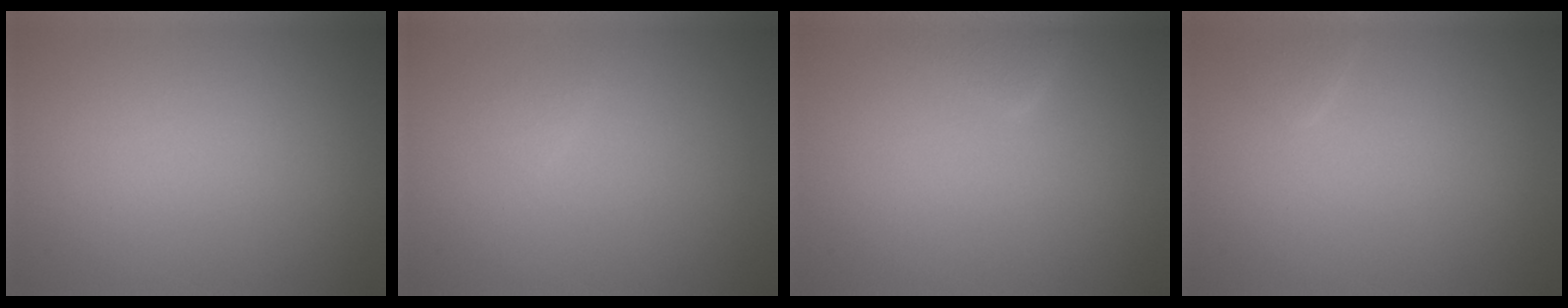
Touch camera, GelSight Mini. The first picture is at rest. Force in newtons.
{"total": 0.6, "press": 0.6, "slide": 0.0}
{"total": 1.5, "press": 1.5, "slide": 0.1}
{"total": 0.8, "press": 0.8, "slide": 0.0}